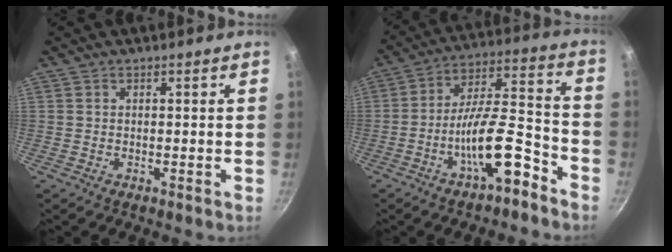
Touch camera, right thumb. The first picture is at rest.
{"total": 14.1, "force": [-7.6, 4.5, 11.0], "torque": [-0.159, 0.067, -0.128]}